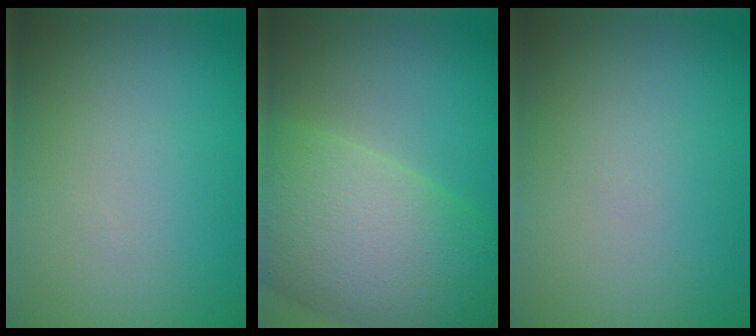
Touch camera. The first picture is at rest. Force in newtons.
{"total": 11.6, "press": 11.5, "slide": 0.6}
{"total": 0.0}